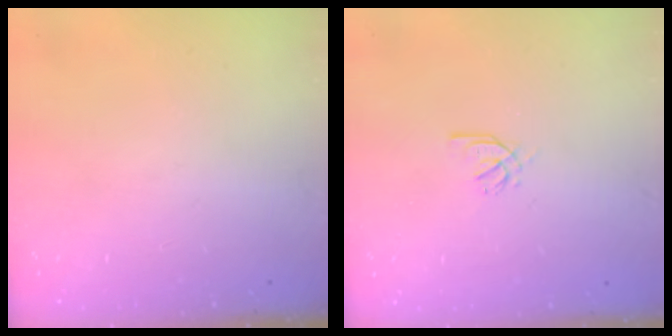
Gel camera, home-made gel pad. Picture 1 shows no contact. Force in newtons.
{"total": 1.7, "press": 1.6, "slide": 0.5}